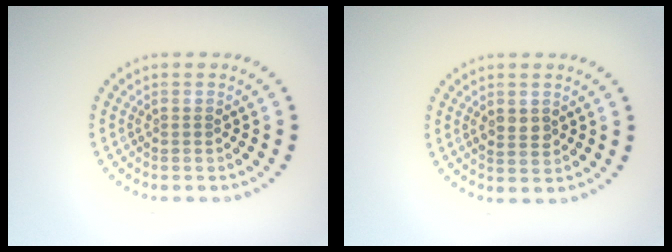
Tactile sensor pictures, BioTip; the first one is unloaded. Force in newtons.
{"total": 1.8, "press": 1.8, "slide": 0.3}